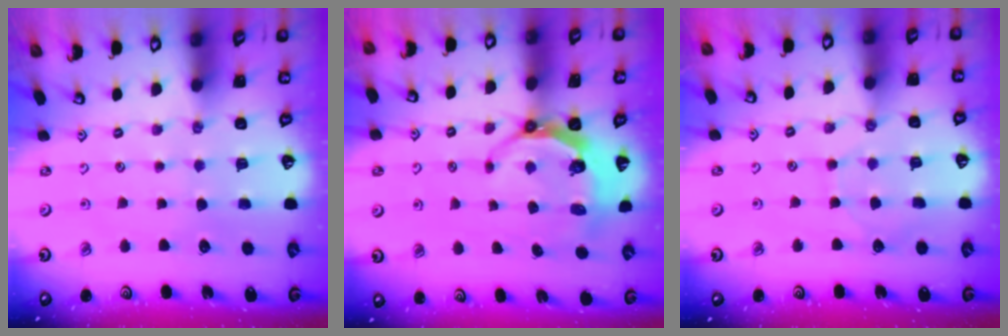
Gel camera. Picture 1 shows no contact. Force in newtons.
{"total": 6.7, "press": 6.0, "slide": 3.2}
{"total": 4.9, "press": 4.9, "slide": 0.3}